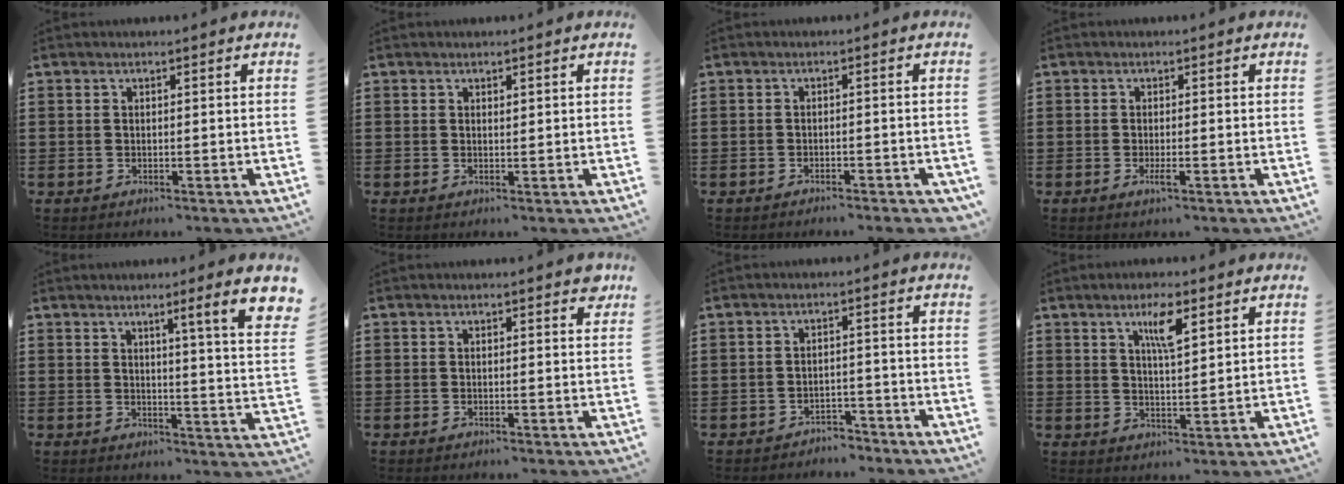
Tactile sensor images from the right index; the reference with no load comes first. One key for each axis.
{"total": 0.5, "fx": 0.4, "fy": 0.3, "fz": 0.2, "tx": -0.005, "ty": 0.002, "tz": 0.007}
{"total": 1.2, "fx": -1.2, "fy": 0.1, "fz": 0.2, "tx": -0.007, "ty": 0.000, "tz": -0.025}
{"total": 1.6, "fx": -0.7, "fy": 0.2, "fz": 1.5, "tx": -0.033, "ty": -0.006, "tz": -0.014}
{"total": 6.1, "fx": 3.0, "fy": -0.5, "fz": 5.3, "tx": -0.087, "ty": -0.028, "tz": 0.038}
{"total": 1.3, "fx": 0.9, "fy": 0.6, "fz": 0.8, "tx": -0.001, "ty": -0.002, "tz": 0.012}
{"total": 2.6, "fx": -2.5, "fy": 0.6, "fz": -0.2, "tx": -0.006, "ty": 0.003, "tz": -0.055}
{"total": 5.0, "fx": 2.8, "fy": 1.0, "fz": 4.0, "tx": -0.071, "ty": 0.002, "tz": 0.042}